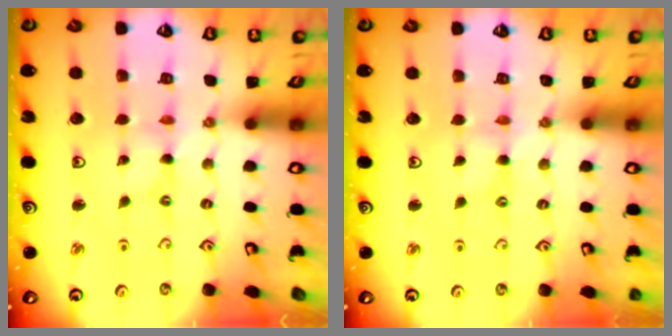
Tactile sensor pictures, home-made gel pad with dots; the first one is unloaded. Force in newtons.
{"total": 1.6, "press": 1.6, "slide": 0.3}